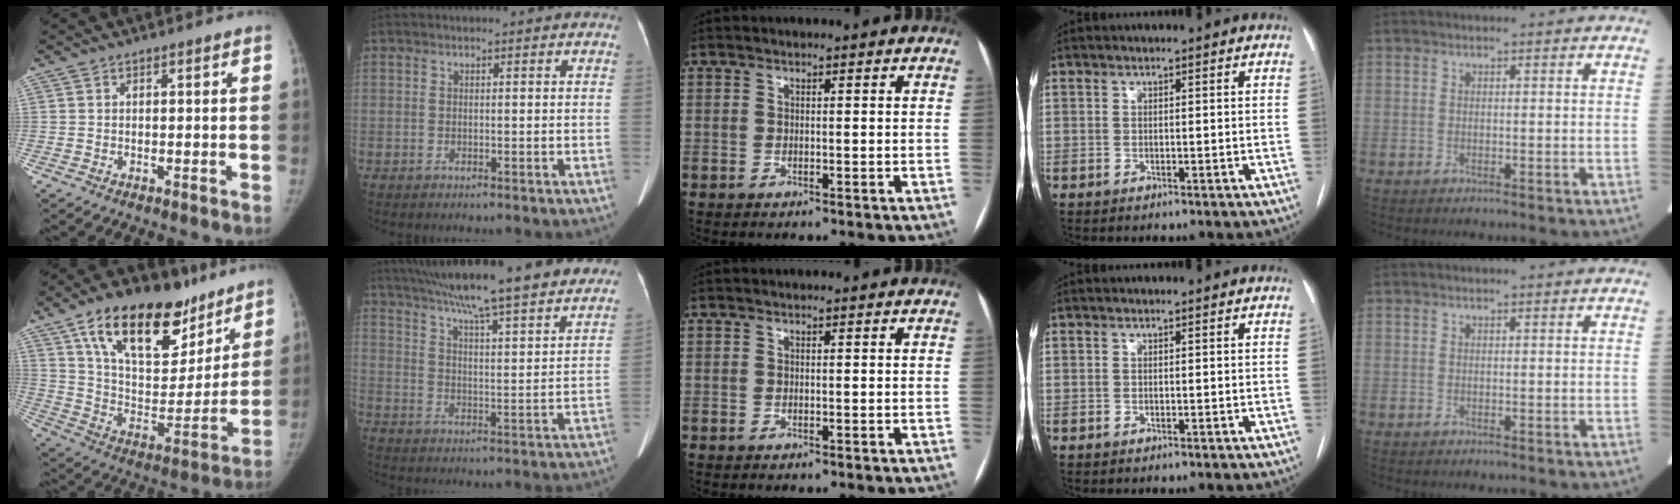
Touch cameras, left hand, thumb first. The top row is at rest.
{"thumb": {"total": 26.2, "force": [15.8, 13.4, 16.1], "torque": [-0.219, -0.038, 0.265]}, "index": {"total": 26.5, "force": [23.0, 2.1, 13.0], "torque": [-0.205, -0.011, 0.309]}}